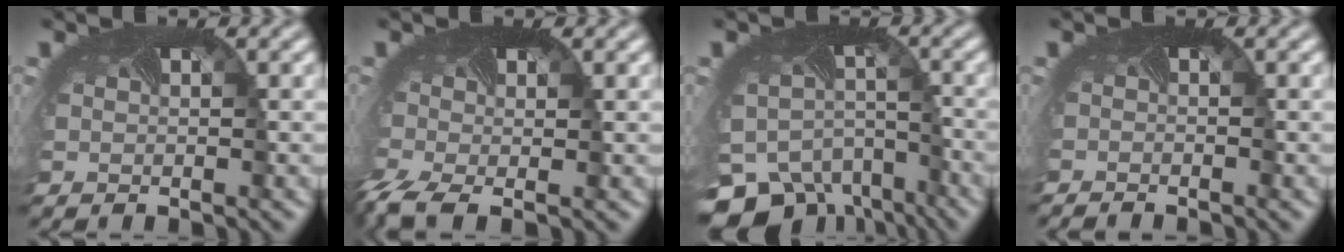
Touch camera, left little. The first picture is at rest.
{"total": 4.9, "force": [-2.9, 2.0, 3.4], "torque": [-0.098, -0.029, -0.055]}
{"total": 12.7, "force": [-9.3, 7.7, 4.1], "torque": [-0.101, -0.053, -0.113]}
{"total": 1.3, "force": [-1.3, -0.4, -0.2], "torque": [-0.003, -0.013, -0.023]}